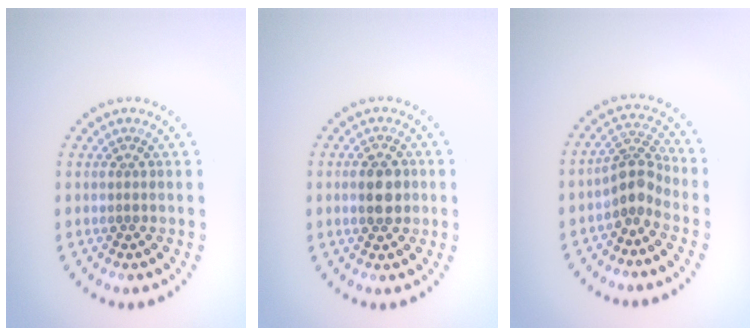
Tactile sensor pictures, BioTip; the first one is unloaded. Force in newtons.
{"total": 3.0, "press": 3.0, "slide": 0.1}
{"total": 2.9, "press": 2.2, "slide": 1.8}